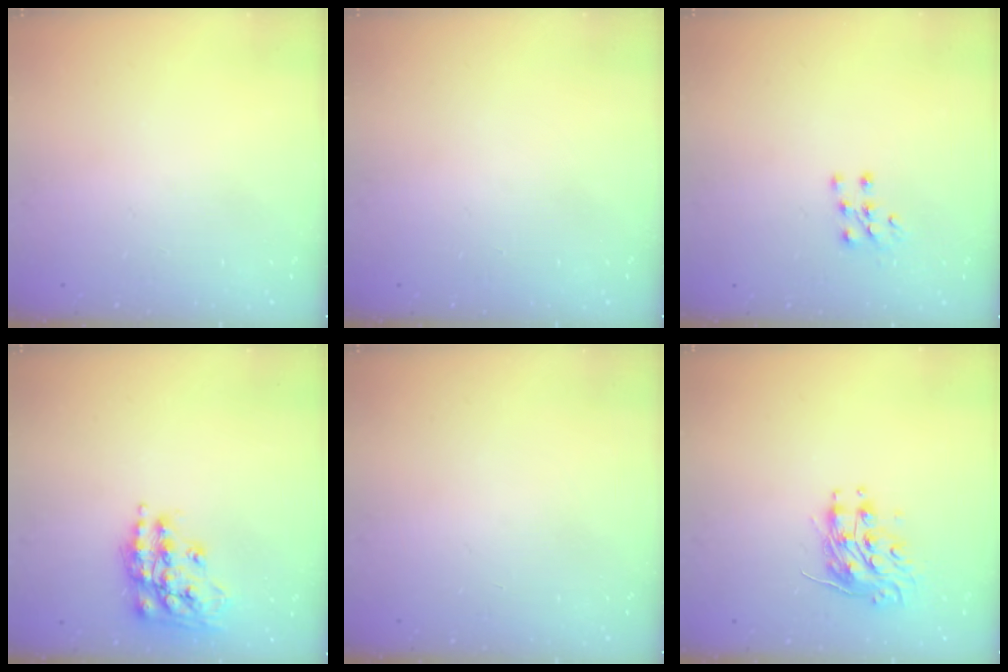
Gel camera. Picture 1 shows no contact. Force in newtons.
{"total": 0.0}
{"total": 6.0, "press": 6.0, "slide": 0.5}
{"total": 14.8, "press": 14.7, "slide": 1.5}
{"total": 0.0}
{"total": 8.9, "press": 8.9, "slide": 0.2}